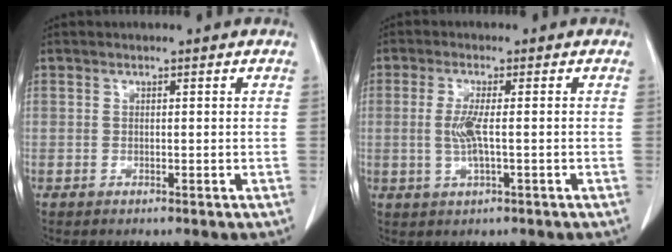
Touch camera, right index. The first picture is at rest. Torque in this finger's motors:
{"motor_torque": [0.18, 0.03, 0.13, 0.05]}